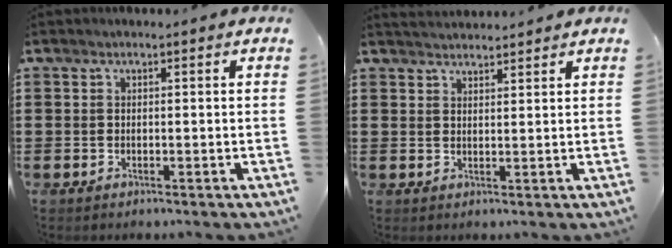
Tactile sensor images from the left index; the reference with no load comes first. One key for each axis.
{"total": 2.1, "fx": 2.1, "fy": 0.0, "fz": 0.0, "tx": -0.005, "ty": -0.002, "tz": 0.042}